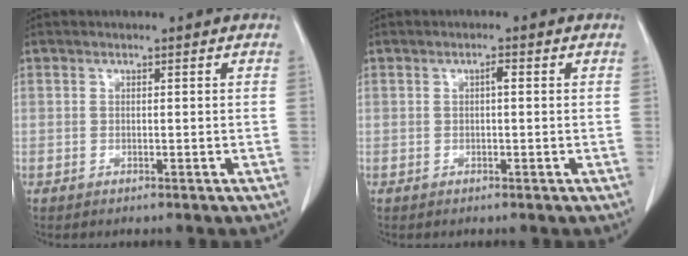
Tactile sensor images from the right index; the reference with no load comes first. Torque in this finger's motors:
{"motor_torque": [0.34, -0.08, 0.01, 0.03]}